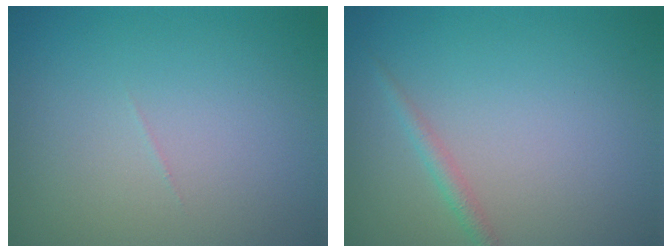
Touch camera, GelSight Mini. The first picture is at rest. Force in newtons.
{"total": 1.2, "press": 1.2, "slide": 0.1}